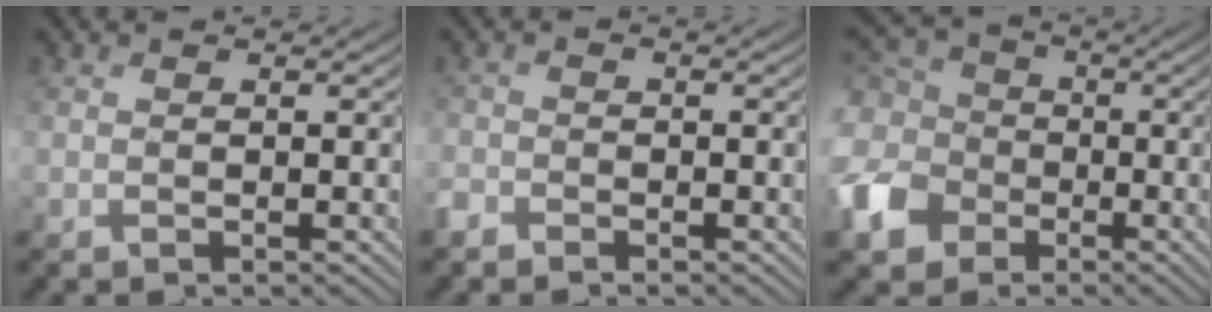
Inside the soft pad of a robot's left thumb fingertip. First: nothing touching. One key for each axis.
{"total": 1.9, "fx": -1.5, "fy": 1.2, "fz": 0.3, "tx": -0.009, "ty": -0.001, "tz": -0.041}
{"total": 11.4, "fx": -2.8, "fy": 9.5, "fz": 5.7, "tx": -0.190, "ty": -0.018, "tz": -0.066}